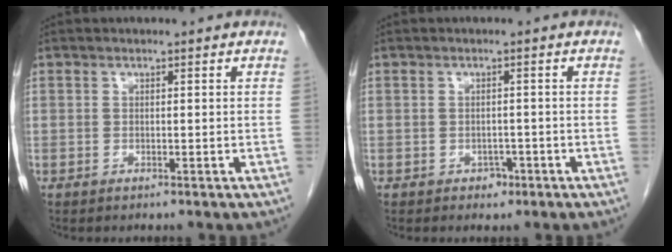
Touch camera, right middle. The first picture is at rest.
{"total": 1.6, "force": [-0.9, 1.2, 0.6], "torque": [-0.008, 0.004, -0.010]}